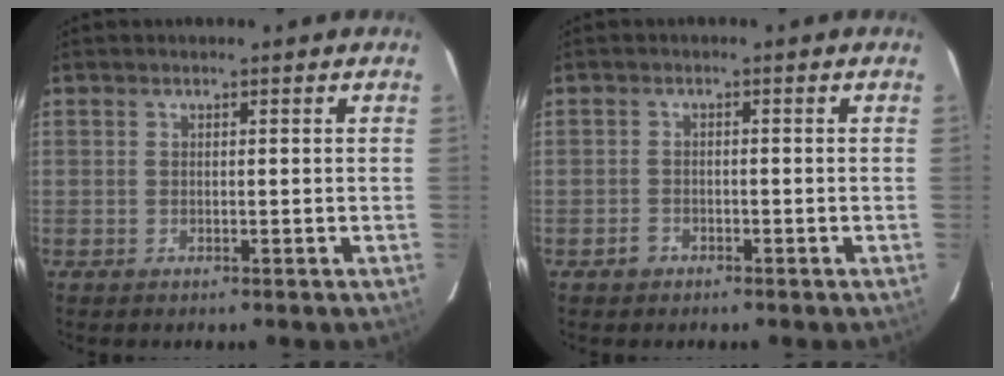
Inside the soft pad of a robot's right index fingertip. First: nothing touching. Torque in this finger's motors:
{"motor_torque": [-0.10, -0.13, -0.11, -0.05]}